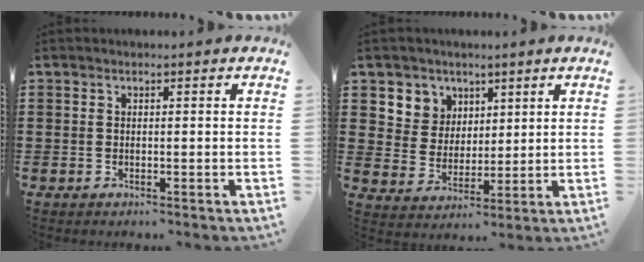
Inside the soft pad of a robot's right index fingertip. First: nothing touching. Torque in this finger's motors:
{"motor_torque": [0.17, -0.02, 0.09, 0.04]}